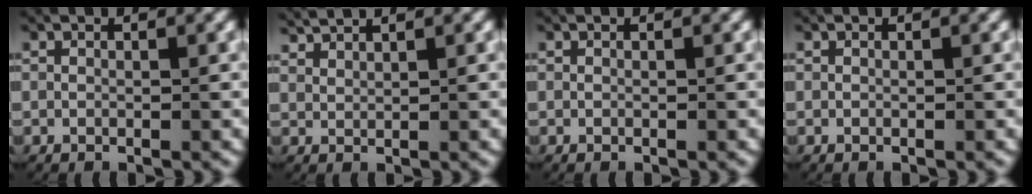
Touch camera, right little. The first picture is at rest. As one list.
[{"total": 2.4, "force": [2.1, 0.7, 0.9], "torque": [-0.012, 0.003, 0.041]}, {"total": 0.0}, {"total": 0.0}]